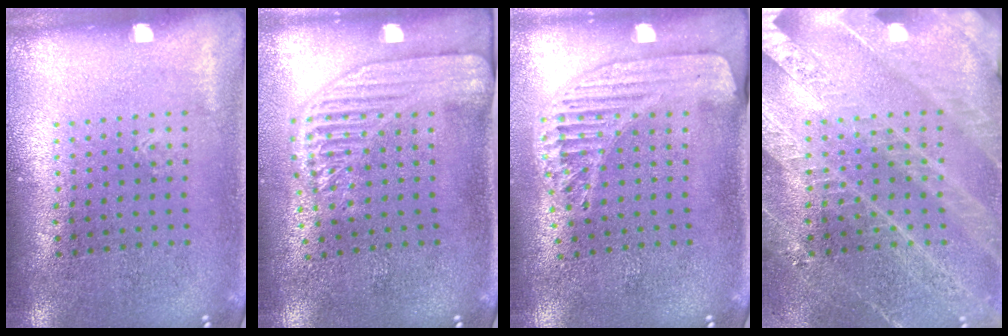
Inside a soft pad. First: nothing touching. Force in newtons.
{"total": 2.2, "press": 1.9, "slide": 1.2}
{"total": 1.5, "press": 1.5, "slide": 0.3}
{"total": 3.2, "press": 3.0, "slide": 1.0}